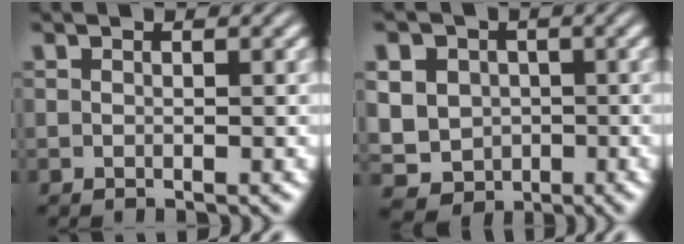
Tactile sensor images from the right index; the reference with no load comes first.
{"total": 11.2, "force": [-2.2, 10.2, 3.8], "torque": [-0.091, -0.053, -0.031]}